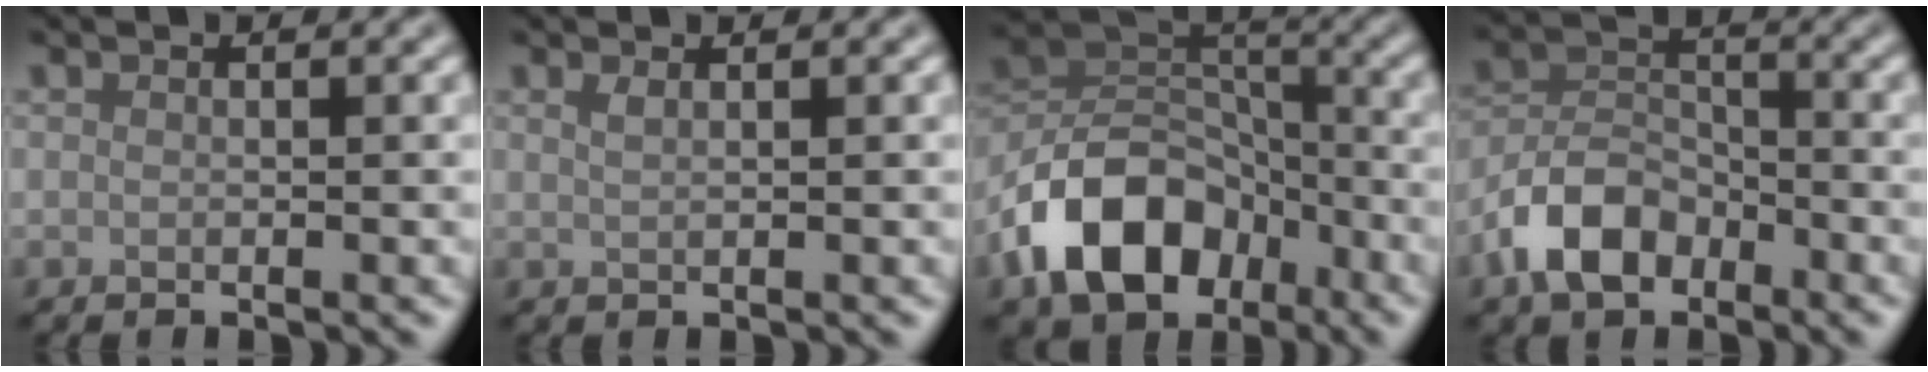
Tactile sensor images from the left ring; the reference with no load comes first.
{"total": 0.9, "force": [0.4, 0.4, 0.7], "torque": [-0.011, 0.000, 0.007]}
{"total": 10.1, "force": [-5.3, 6.6, 5.5], "torque": [-0.100, 0.003, -0.108]}
{"total": 5.5, "force": [-3.3, 3.4, 3.0], "torque": [-0.057, 0.002, -0.072]}